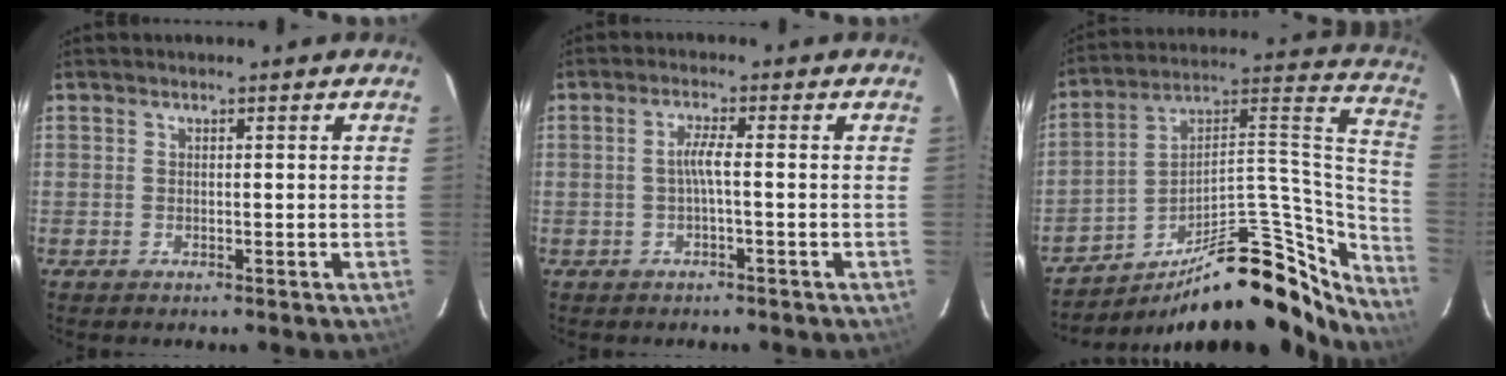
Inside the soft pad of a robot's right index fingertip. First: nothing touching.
{"total": 2.5, "force": [-0.7, -0.4, 2.3], "torque": [-0.048, 0.003, -0.013]}
{"total": 28.7, "force": [-22.5, 8.9, 15.5], "torque": [-0.182, 0.053, -0.325]}